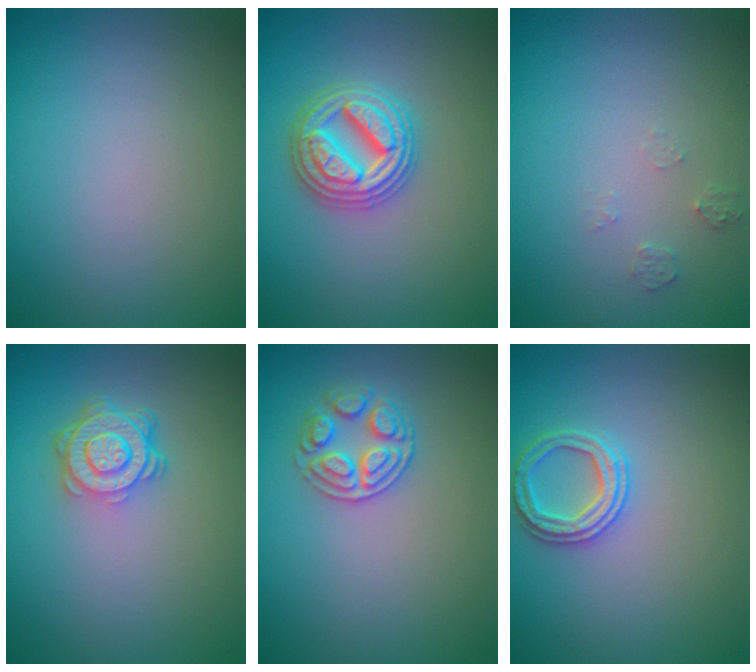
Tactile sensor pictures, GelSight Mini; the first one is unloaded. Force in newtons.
{"total": 4.9, "press": 4.9, "slide": 0.6}
{"total": 1.1, "press": 1.1, "slide": 0.1}
{"total": 4.1, "press": 3.1, "slide": 2.8}
{"total": 2.6, "press": 2.6, "slide": 0.4}
{"total": 2.4, "press": 2.4, "slide": 0.4}